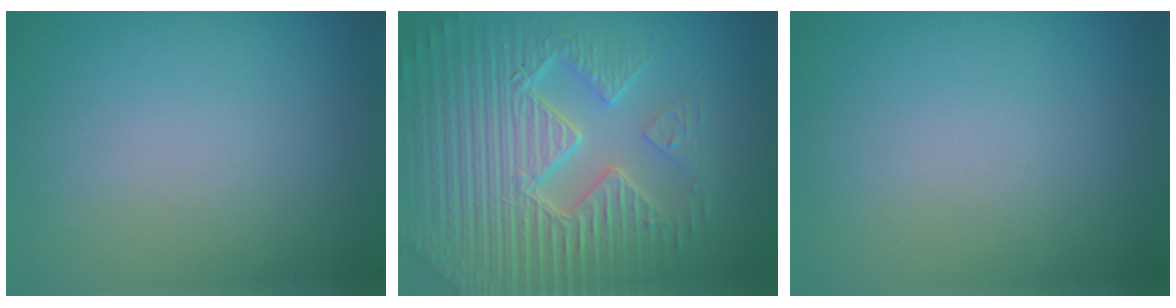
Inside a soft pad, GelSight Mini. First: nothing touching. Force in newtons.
{"total": 9.5, "press": 6.7, "slide": 6.7}
{"total": 0.0}